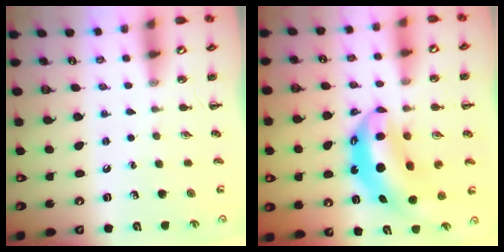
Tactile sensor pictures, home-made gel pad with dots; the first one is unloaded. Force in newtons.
{"total": 10.3, "press": 10.0, "slide": 2.4}